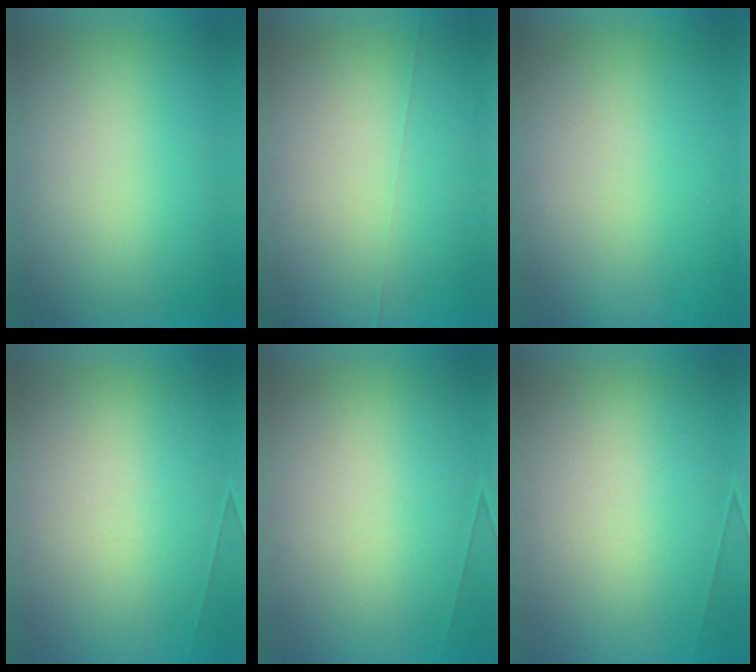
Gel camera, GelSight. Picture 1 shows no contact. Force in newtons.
{"total": 4.4}
{"total": 2.8}
{"total": 6.7}
{"total": 6.7}
{"total": 6.8}